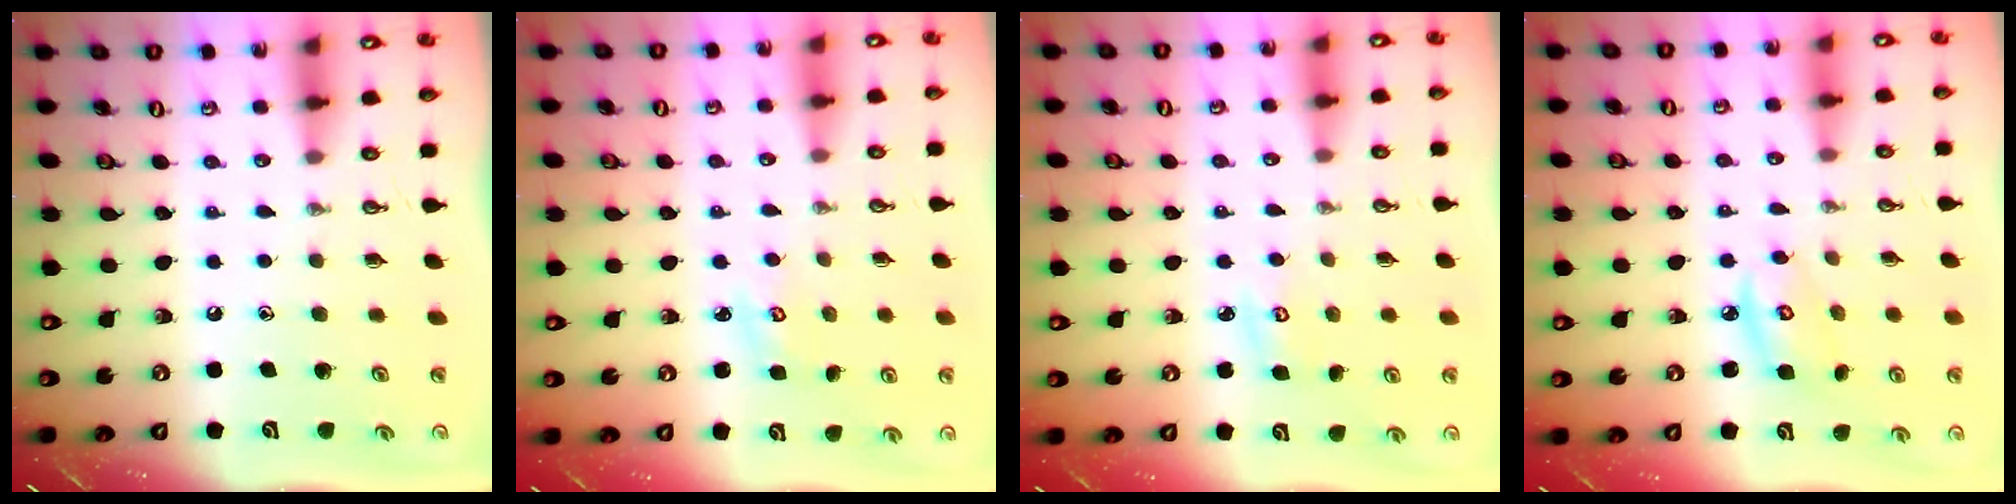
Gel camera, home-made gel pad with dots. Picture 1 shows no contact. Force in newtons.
{"total": 2.1, "press": 2.1, "slide": 0.2}
{"total": 4.3, "press": 4.3, "slide": 0.4}
{"total": 5.5, "press": 5.5, "slide": 0.3}